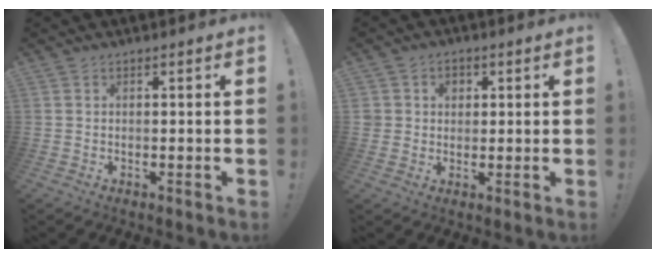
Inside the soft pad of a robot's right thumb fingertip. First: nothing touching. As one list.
[{"total": 4.2, "force": [1.1, 4.0, 1.0], "torque": [-0.006, -0.003, 0.018]}]